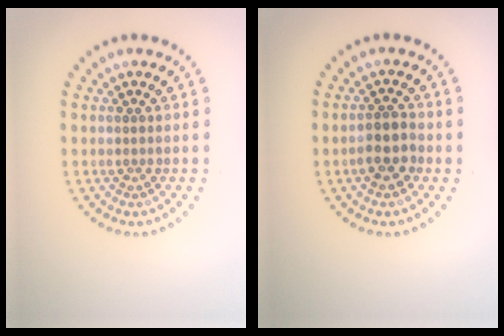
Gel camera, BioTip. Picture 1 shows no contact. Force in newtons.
{"total": 2.6, "press": 2.4, "slide": 0.8}